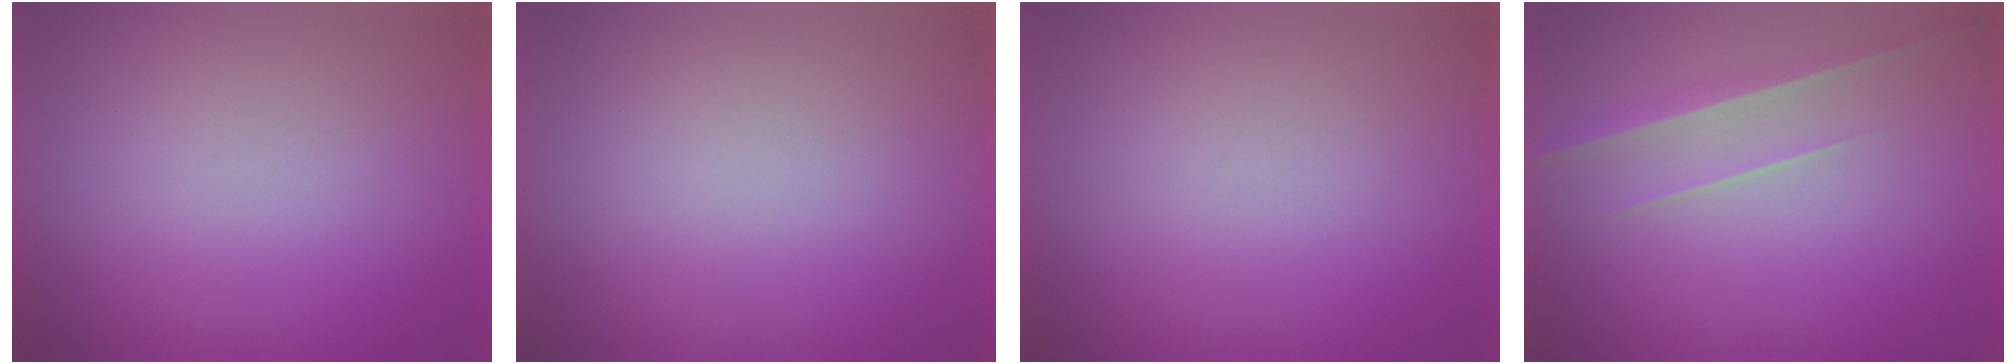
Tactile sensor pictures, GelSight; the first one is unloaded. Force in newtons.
{"total": 1.1}
{"total": 0.0}
{"total": 2.8}